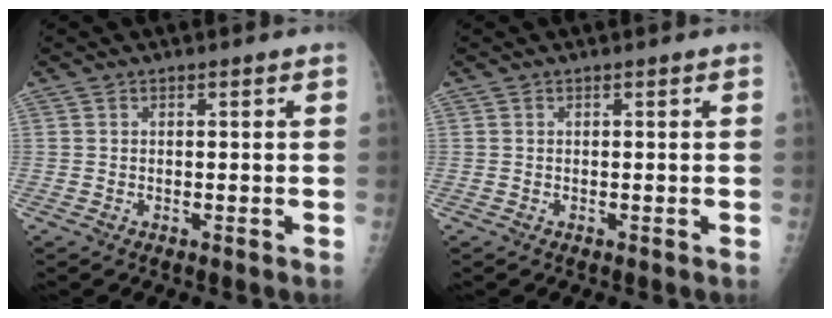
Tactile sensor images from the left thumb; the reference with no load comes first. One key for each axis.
{"total": 0.0}